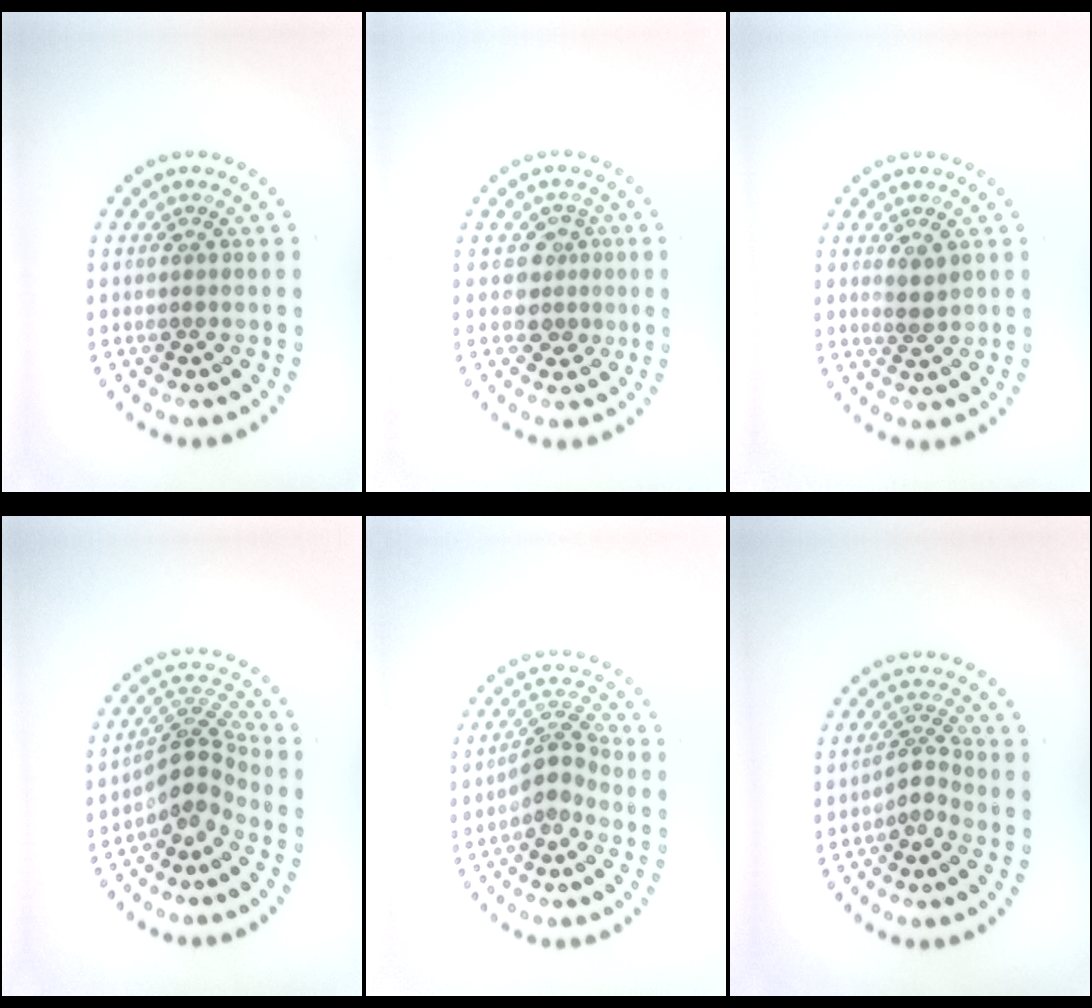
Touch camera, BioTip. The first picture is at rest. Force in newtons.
{"total": 2.3, "press": 1.8, "slide": 1.5}
{"total": 1.1, "press": 0.9, "slide": 0.6}
{"total": 4.0, "press": 2.8, "slide": 2.8}
{"total": 3.0, "press": 2.3, "slide": 1.8}
{"total": 2.4, "press": 1.5, "slide": 1.9}